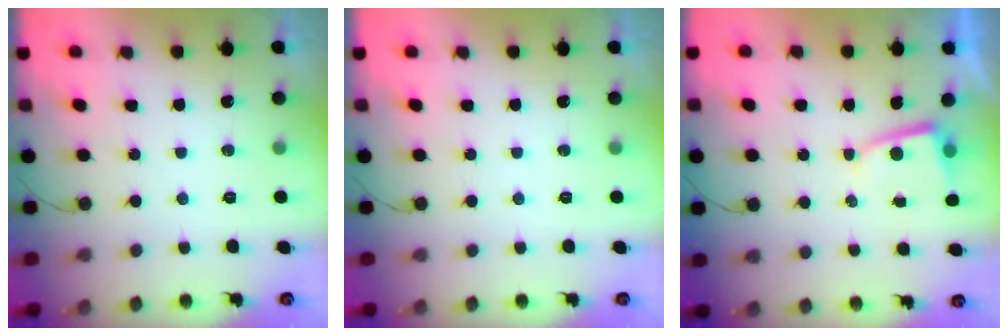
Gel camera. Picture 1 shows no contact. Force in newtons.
{"total": 0.0}
{"total": 2.6, "press": 2.6, "slide": 0.3}